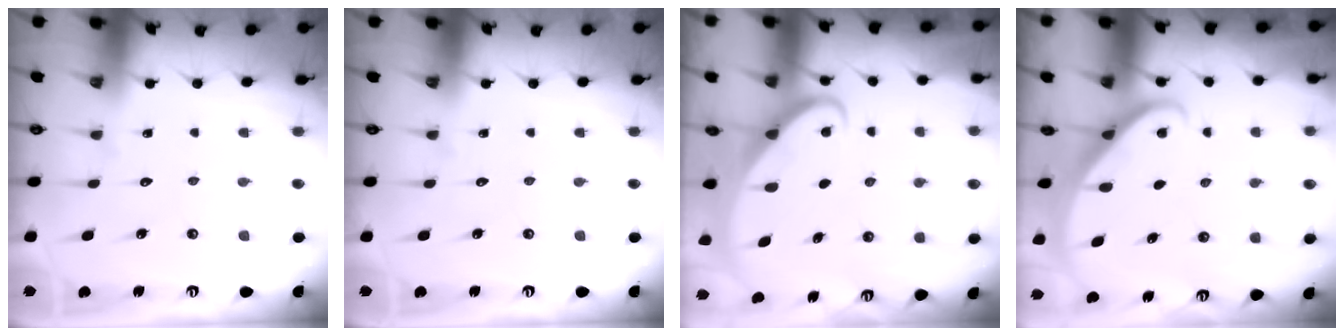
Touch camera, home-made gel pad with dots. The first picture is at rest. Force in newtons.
{"total": 0.0}
{"total": 2.0, "press": 2.0, "slide": 0.2}
{"total": 1.4, "press": 1.4, "slide": 0.1}